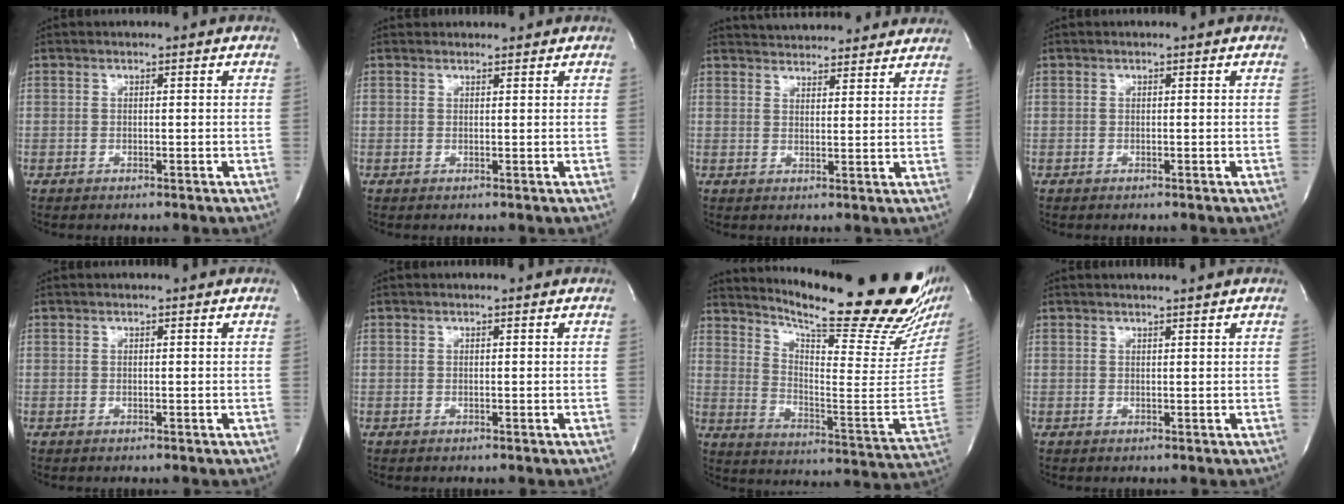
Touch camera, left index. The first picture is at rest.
{"total": 2.2, "force": [2.1, 0.6, 0.1], "torque": [-0.004, 0.018, 0.029]}
{"total": 14.4, "force": [13.6, 2.7, 3.8], "torque": [-0.050, 0.024, 0.176]}
{"total": 0.0}
{"total": 0.0}
{"total": 0.0}
{"total": 27.9, "force": [23.4, 2.0, 15.1], "torque": [-0.242, -0.103, 0.307]}
{"total": 1.6, "force": [1.5, -0.5, 0.5], "torque": [-0.006, -0.001, 0.026]}